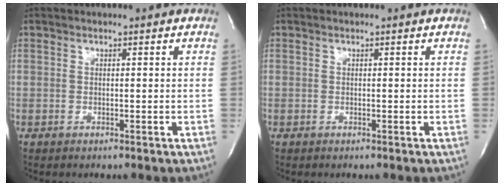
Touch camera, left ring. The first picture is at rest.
{"total": 0.0}